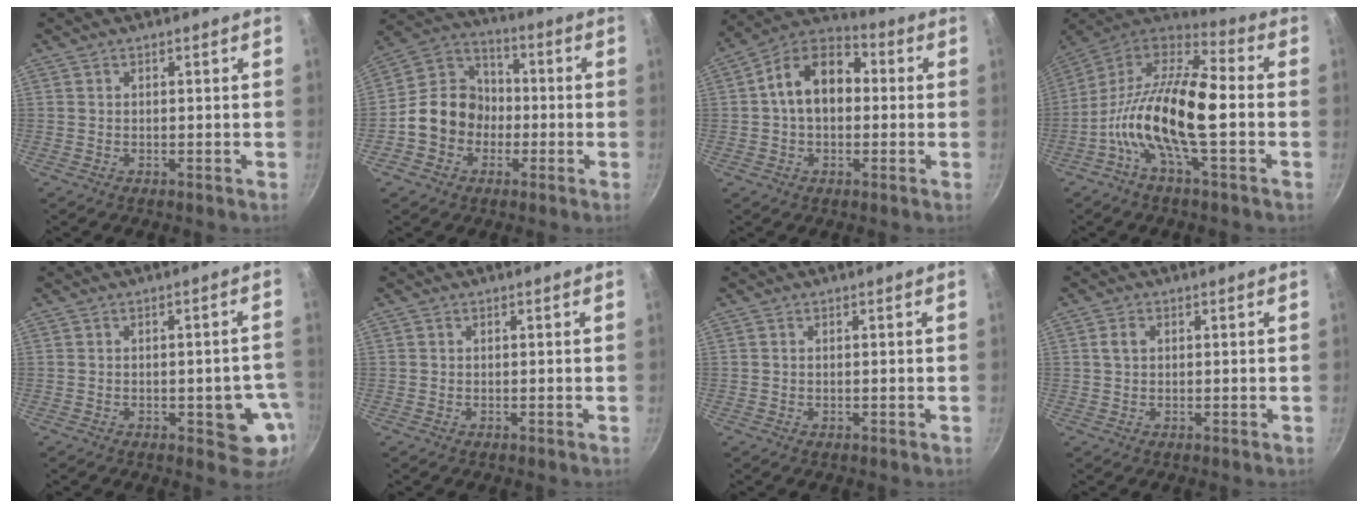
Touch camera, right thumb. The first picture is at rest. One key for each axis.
{"total": 12.2, "fx": -2.6, "fy": 10.5, "fz": 5.6, "tx": -0.057, "ty": 0.042, "tz": -0.066}
{"total": 13.5, "fx": 1.0, "fy": 9.3, "fz": 9.7, "tx": -0.125, "ty": 0.036, "tz": -0.005}
{"total": 19.0, "fx": -3.2, "fy": 7.0, "fz": 17.4, "tx": -0.323, "ty": 0.038, "tz": -0.082}
{"total": 8.6, "fx": -2.4, "fy": 4.0, "fz": 7.2, "tx": -0.037, "ty": 0.012, "tz": -0.028}
{"total": 0.0}
{"total": 0.0}
{"total": 2.1, "fx": 0.5, "fy": 1.5, "fz": 1.4, "tx": -0.024, "ty": 0.005, "tz": 0.009}